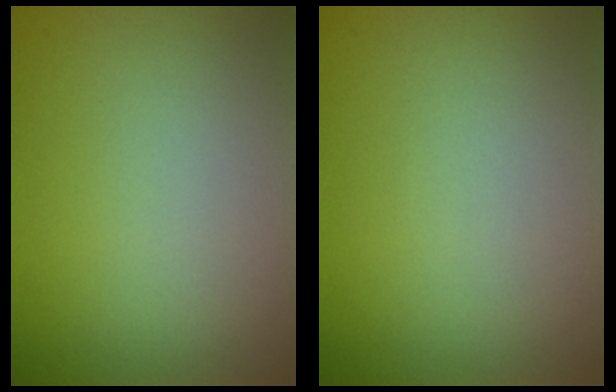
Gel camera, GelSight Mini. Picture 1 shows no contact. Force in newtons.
{"total": 0.0}